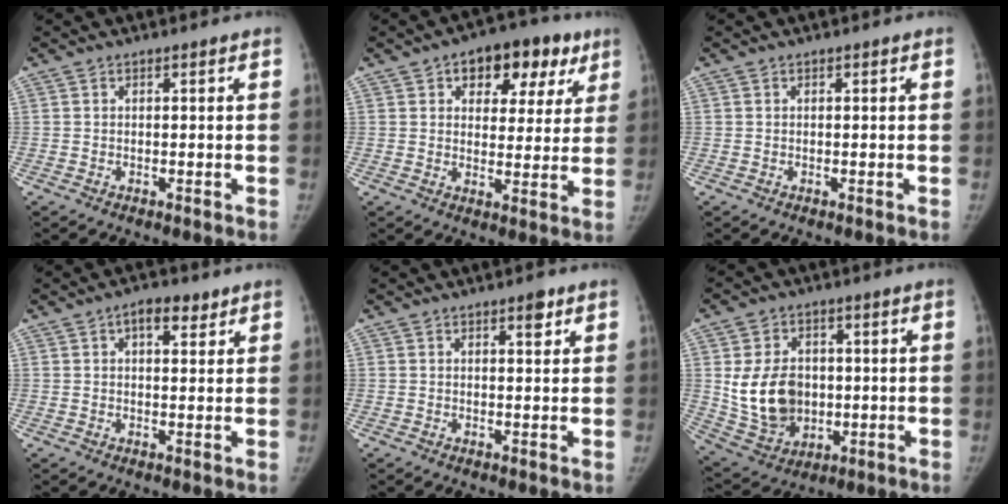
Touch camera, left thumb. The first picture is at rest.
{"total": 13.4, "force": [6.7, 8.3, 8.0], "torque": [-0.049, -0.005, 0.089]}
{"total": 0.0}
{"total": 4.8, "force": [2.5, 2.4, 3.4], "torque": [-0.033, -0.007, 0.034]}
{"total": 2.2, "force": [1.3, 0.8, 1.6], "torque": [-0.014, -0.006, 0.018]}
{"total": 13.9, "force": [0.3, 10.7, 8.8], "torque": [-0.120, -0.007, 0.026]}